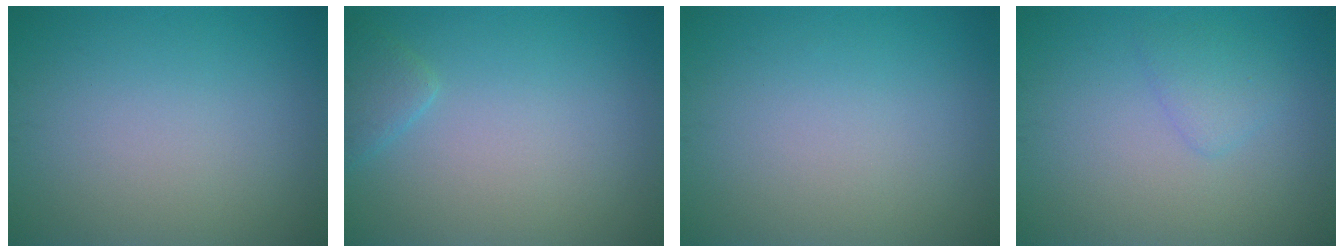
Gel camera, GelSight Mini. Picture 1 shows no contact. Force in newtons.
{"total": 1.5, "press": 1.5, "slide": 0.1}
{"total": 0.0}
{"total": 1.6, "press": 1.6, "slide": 0.1}